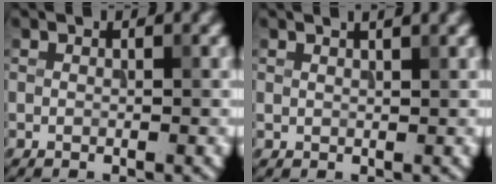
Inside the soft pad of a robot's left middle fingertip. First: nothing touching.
{"total": 1.3, "force": [1.1, 0.4, 0.7], "torque": [-0.012, 0.001, 0.015]}